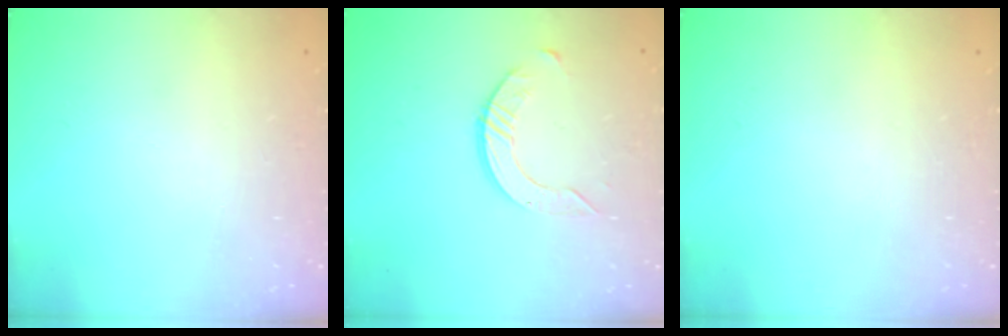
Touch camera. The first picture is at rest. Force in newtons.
{"total": 5.3, "press": 5.3, "slide": 0.5}
{"total": 0.0}